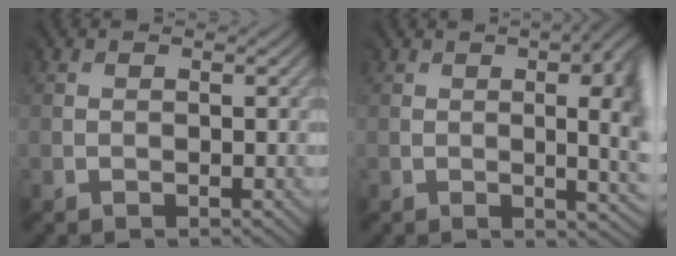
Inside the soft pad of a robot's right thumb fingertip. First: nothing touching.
{"total": 10.3, "force": [0.5, 3.9, 9.5], "torque": [-0.089, 0.017, -0.002]}